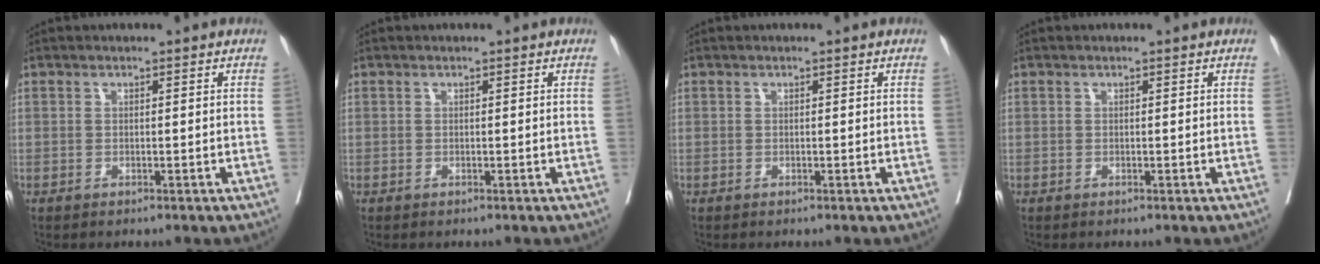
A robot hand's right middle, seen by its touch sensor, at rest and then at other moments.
{"total": 0.0}
{"total": 0.0}
{"total": 0.0}